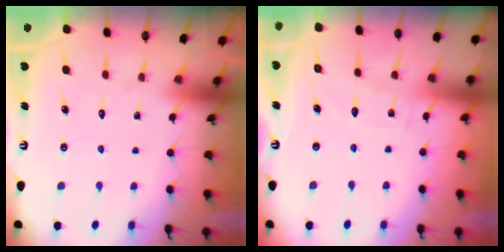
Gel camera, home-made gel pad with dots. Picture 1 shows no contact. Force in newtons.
{"total": 4.3, "press": 4.3, "slide": 0.3}